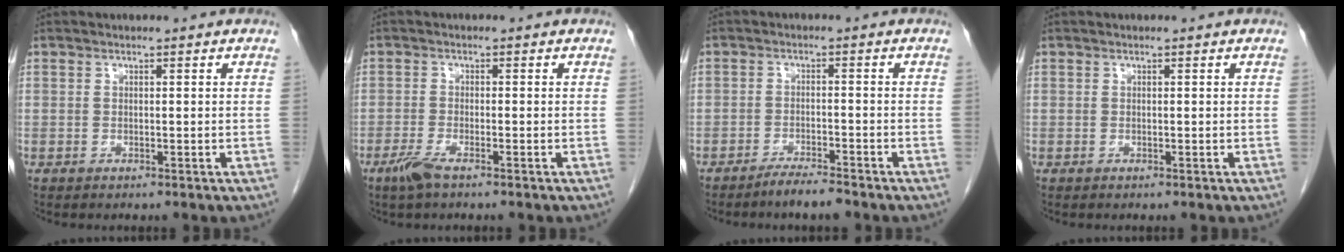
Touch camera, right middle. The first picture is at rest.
{"total": 2.9, "force": [-2.0, 0.4, 2.0], "torque": [-0.050, -0.005, -0.042]}
{"total": 3.5, "force": [-3.0, 0.1, 1.8], "torque": [-0.033, -0.005, -0.055]}
{"total": 0.0}